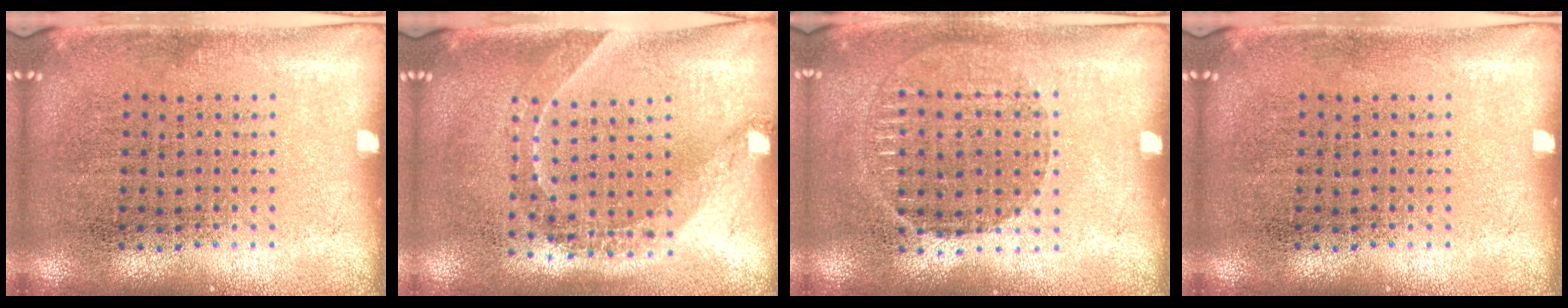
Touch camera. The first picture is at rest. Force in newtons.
{"total": 1.6, "press": 1.2, "slide": 1.1}
{"total": 1.0, "press": 1.0, "slide": 0.2}
{"total": 0.0}